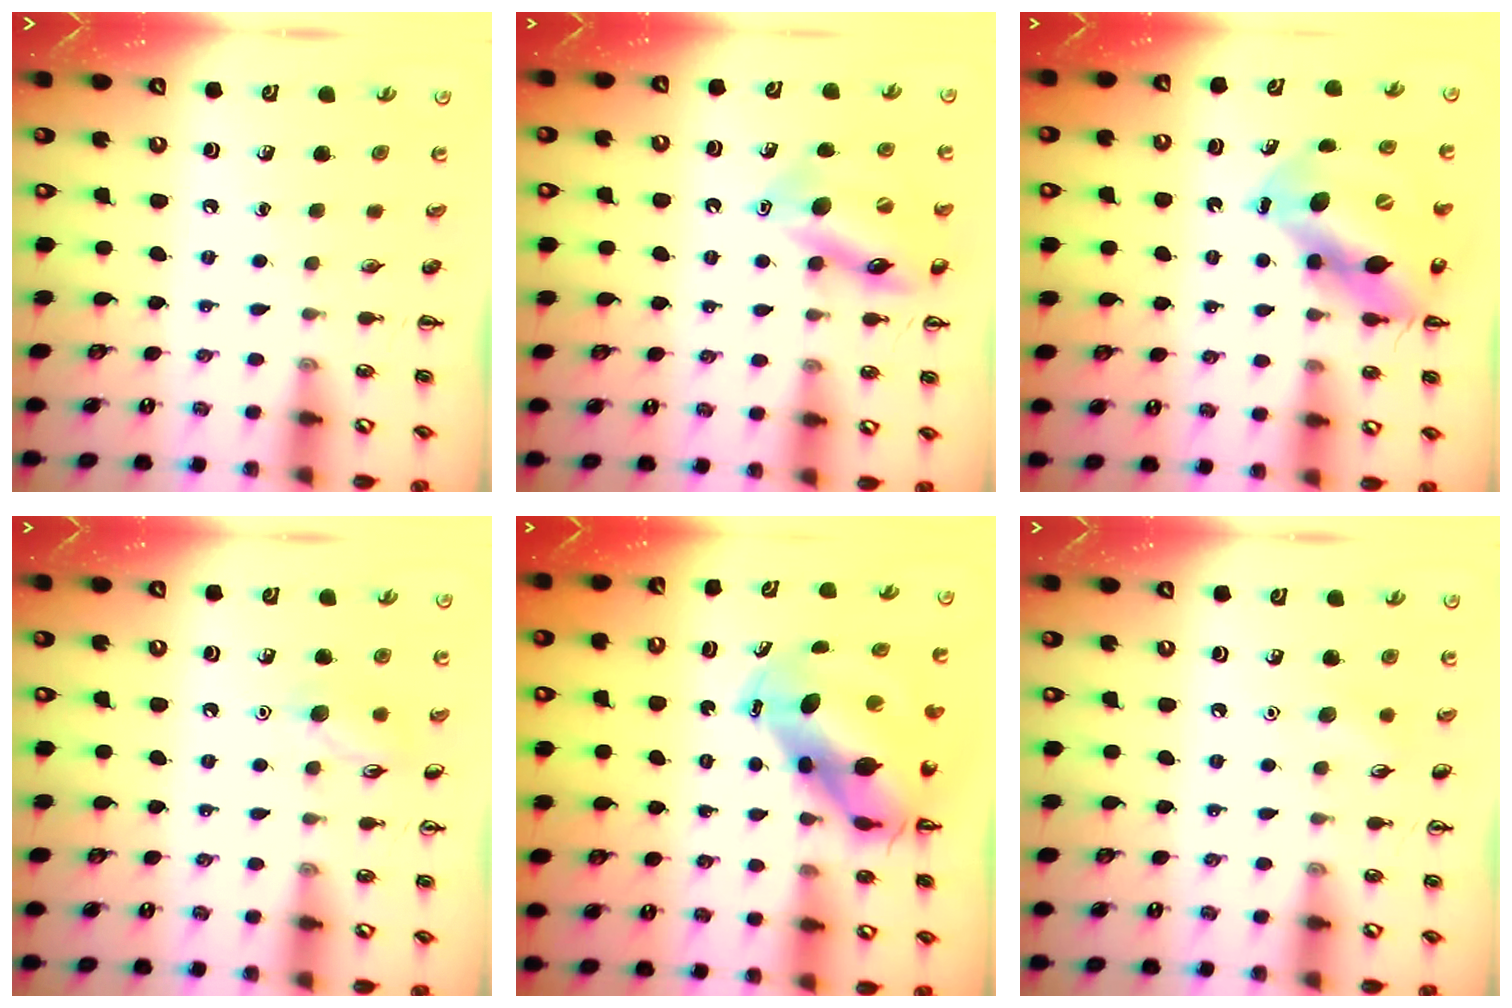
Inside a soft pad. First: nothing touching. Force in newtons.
{"total": 15.0, "press": 14.8, "slide": 2.5}
{"total": 11.8, "press": 11.4, "slide": 3.1}
{"total": 7.5, "press": 7.4, "slide": 1.0}
{"total": 11.2, "press": 10.8, "slide": 3.0}
{"total": 5.2, "press": 5.0, "slide": 1.5}